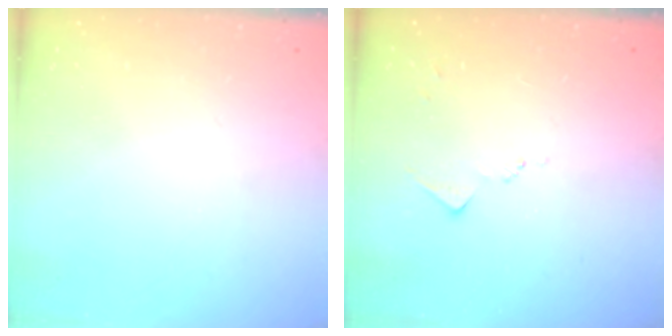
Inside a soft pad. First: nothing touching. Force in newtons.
{"total": 6.9, "press": 6.9, "slide": 0.8}